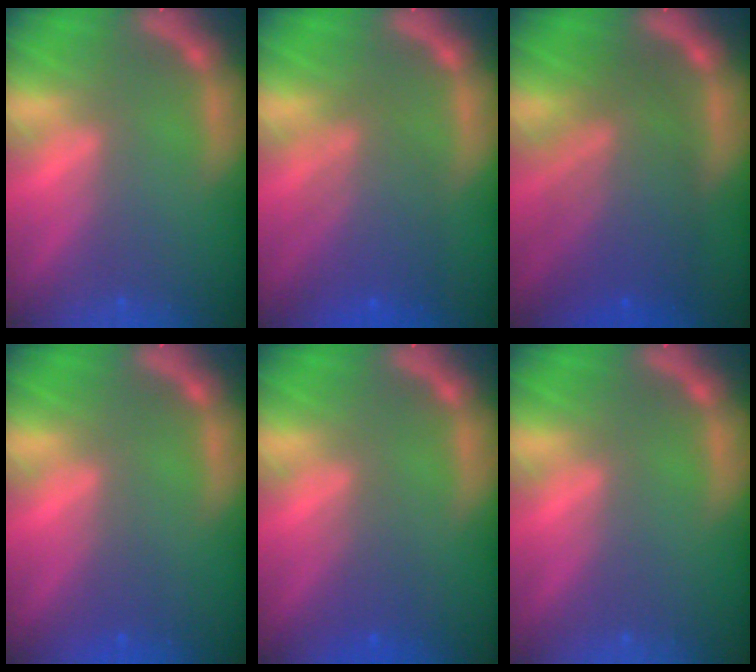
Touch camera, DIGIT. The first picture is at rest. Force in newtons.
{"total": 5.5}
{"total": 8.5}
{"total": 0.9}
{"total": 2.0}
{"total": 0.0}